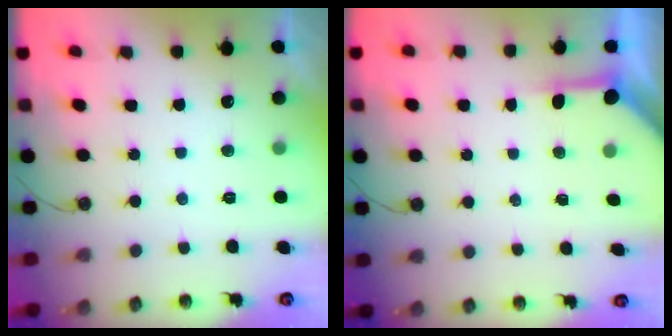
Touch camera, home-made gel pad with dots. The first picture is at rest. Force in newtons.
{"total": 3.8, "press": 3.8, "slide": 0.5}